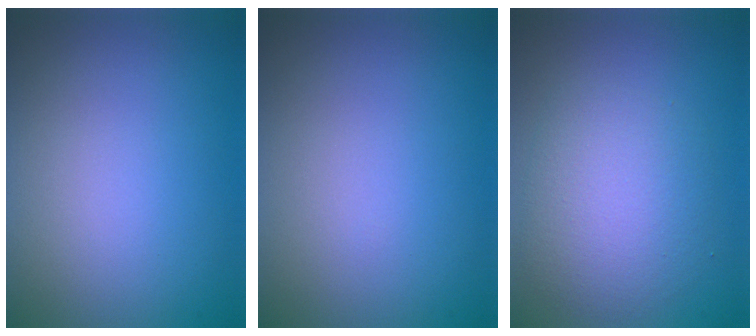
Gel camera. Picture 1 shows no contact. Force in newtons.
{"total": 0.0}
{"total": 4.5, "press": 4.5, "slide": 0.2}